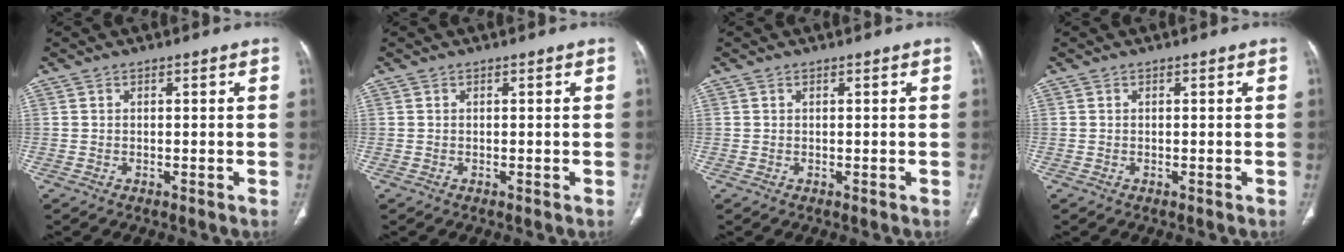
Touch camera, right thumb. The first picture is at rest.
{"total": 0.0}
{"total": 0.0}
{"total": 0.0}